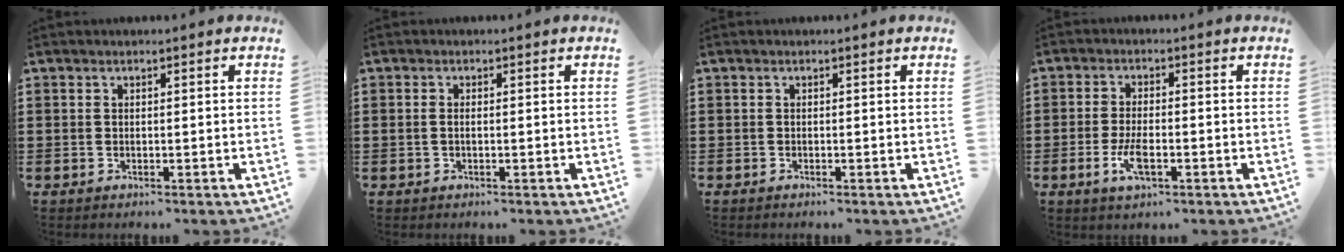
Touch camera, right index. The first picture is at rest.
{"total": 0.8, "force": [-0.1, 0.3, 0.8], "torque": [-0.016, 0.000, -0.002]}
{"total": 0.0}
{"total": 4.4, "force": [-1.5, 1.7, 3.8], "torque": [-0.085, -0.004, -0.033]}